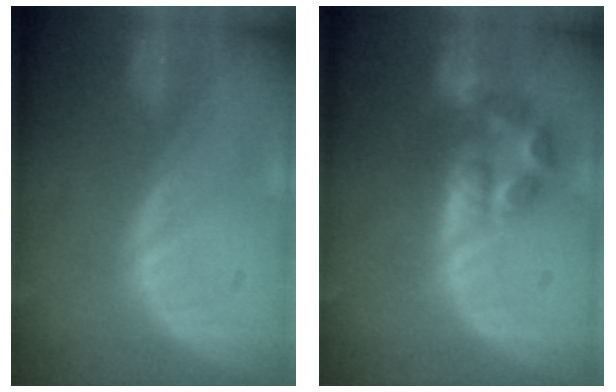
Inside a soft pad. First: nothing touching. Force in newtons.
{"total": 6.8, "press": 6.2, "slide": 2.9}